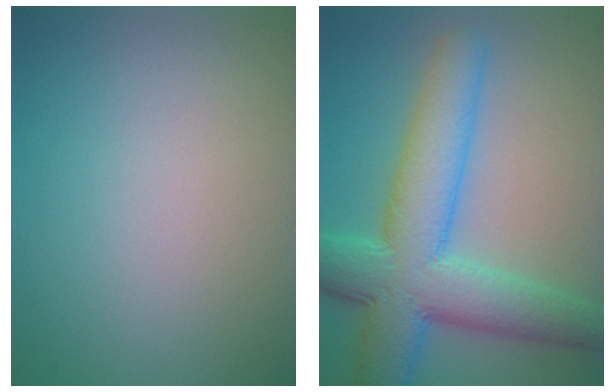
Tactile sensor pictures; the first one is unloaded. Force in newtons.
{"total": 9.9, "press": 9.9, "slide": 0.3}